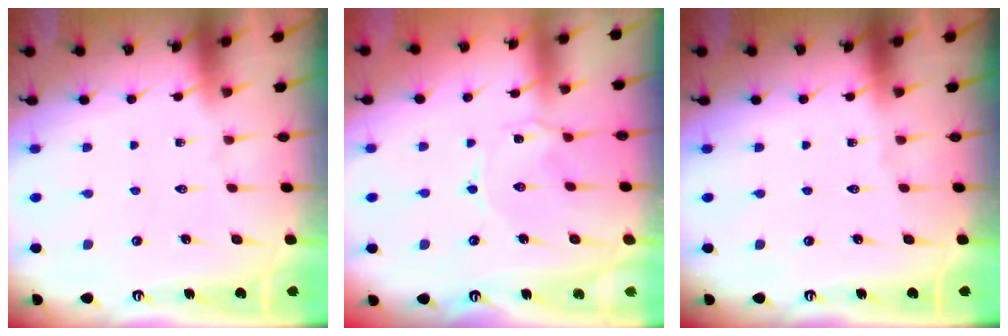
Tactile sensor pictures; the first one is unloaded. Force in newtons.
{"total": 0.8, "press": 0.8, "slide": 0.2}
{"total": 0.0}